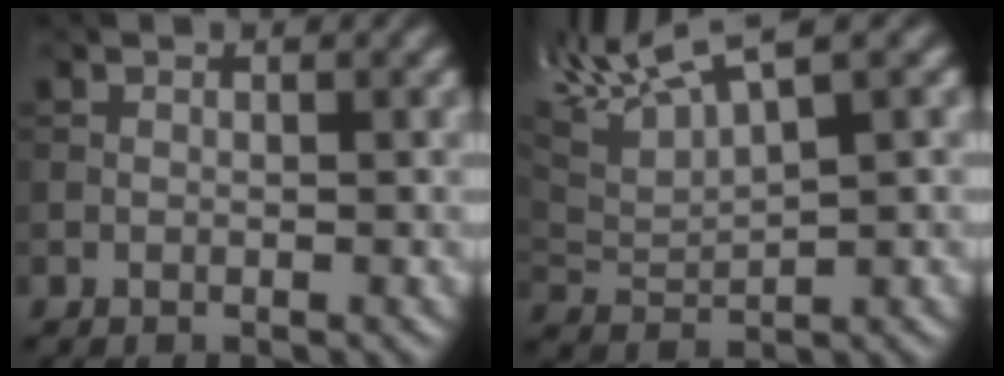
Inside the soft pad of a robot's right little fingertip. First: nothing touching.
{"total": 5.6, "force": [3.9, 0.7, 4.0], "torque": [-0.112, 0.013, 0.103]}